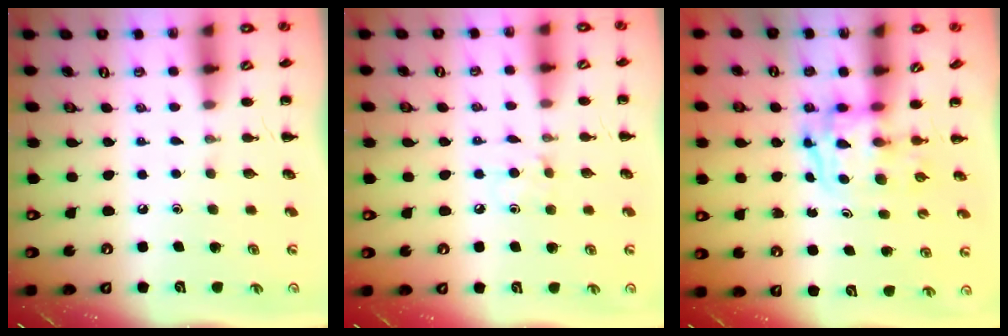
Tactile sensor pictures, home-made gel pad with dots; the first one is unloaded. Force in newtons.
{"total": 5.3, "press": 5.1, "slide": 1.3}
{"total": 3.4, "press": 3.4, "slide": 0.6}